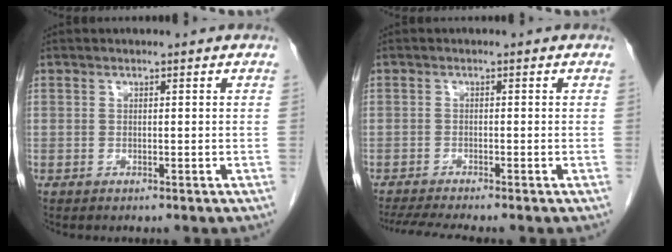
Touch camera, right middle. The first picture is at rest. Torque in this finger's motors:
{"motor_torque": [0.04, -0.03, 0.01, 0.00]}